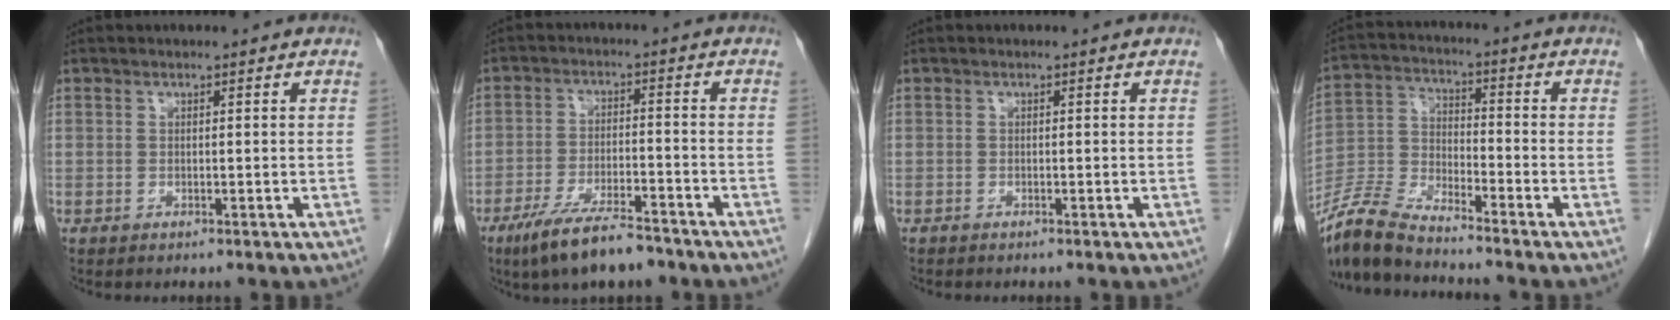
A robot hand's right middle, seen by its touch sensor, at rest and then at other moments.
{"total": 9.9, "force": [-7.4, 2.1, 6.2], "torque": [-0.109, -0.016, -0.129]}
{"total": 0.0}
{"total": 9.0, "force": [-8.3, 0.8, 3.3], "torque": [-0.080, -0.009, -0.169]}